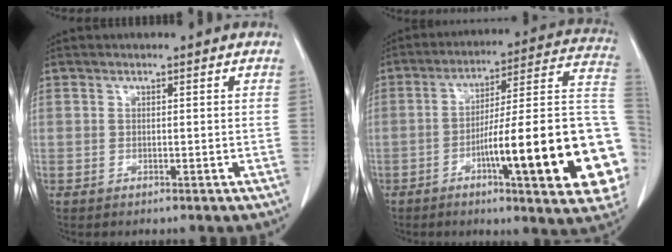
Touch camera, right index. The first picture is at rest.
{"total": 25.5, "force": [-6.6, 2.5, 24.5], "torque": [-0.240, 0.017, -0.089]}